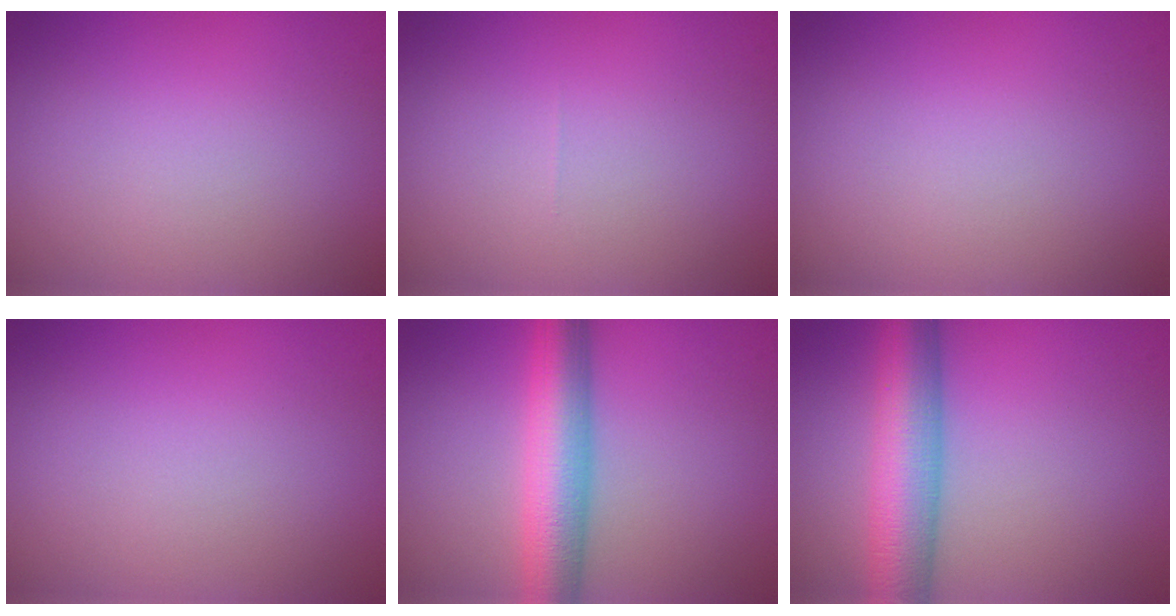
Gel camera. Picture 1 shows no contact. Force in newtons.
{"total": 0.0}
{"total": 0.0}
{"total": 0.0}
{"total": 6.5, "press": 6.5, "slide": 0.2}
{"total": 7.7, "press": 7.7, "slide": 0.2}